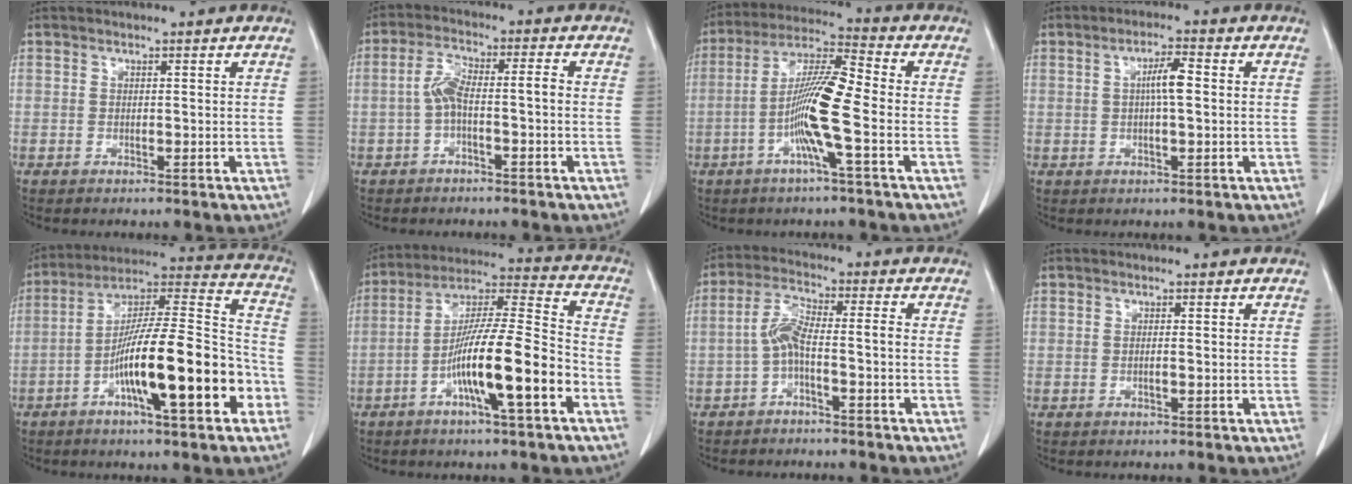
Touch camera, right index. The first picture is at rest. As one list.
[{"total": 6.0, "force": [-1.0, 1.7, 5.7], "torque": [-0.119, 0.031, -0.020]}, {"total": 11.3, "force": [-3.1, 0.2, 10.8], "torque": [-0.212, 0.006, -0.066]}, {"total": 4.5, "force": [0.4, 1.0, 4.4], "torque": [-0.084, 0.011, 0.008]}, {"total": 20.5, "force": [-7.1, 3.4, 18.9], "torque": [-0.299, 0.015, -0.115]}, {"total": 15.7, "force": [-5.9, 1.2, 14.5], "torque": [-0.259, 0.005, -0.103]}, {"total": 6.0, "force": [-1.9, 1.3, 5.5], "torque": [-0.118, 0.024, -0.038]}, {"total": 0.8, "force": [-0.1, 0.2, 0.8], "torque": [-0.018, 0.001, -0.001]}]